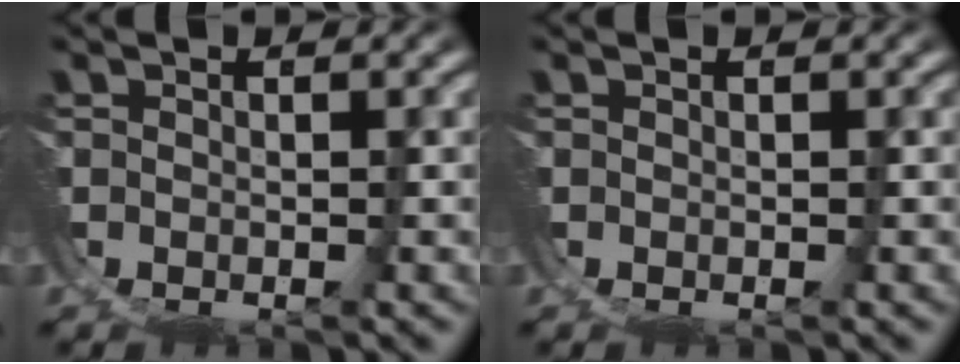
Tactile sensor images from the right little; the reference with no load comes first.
{"total": 0.0}